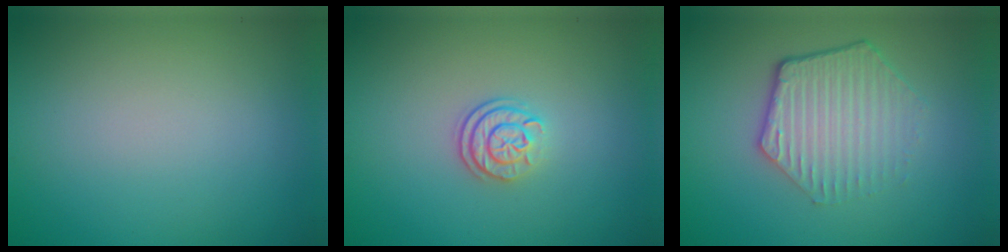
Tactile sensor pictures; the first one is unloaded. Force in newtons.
{"total": 2.4, "press": 1.8, "slide": 1.5}
{"total": 4.5, "press": 3.3, "slide": 3.0}